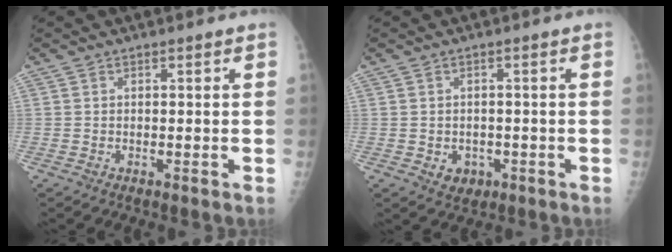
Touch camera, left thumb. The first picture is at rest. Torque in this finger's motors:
{"motor_torque": [-0.40, 0.36, 0.16, -0.08, 0.01]}